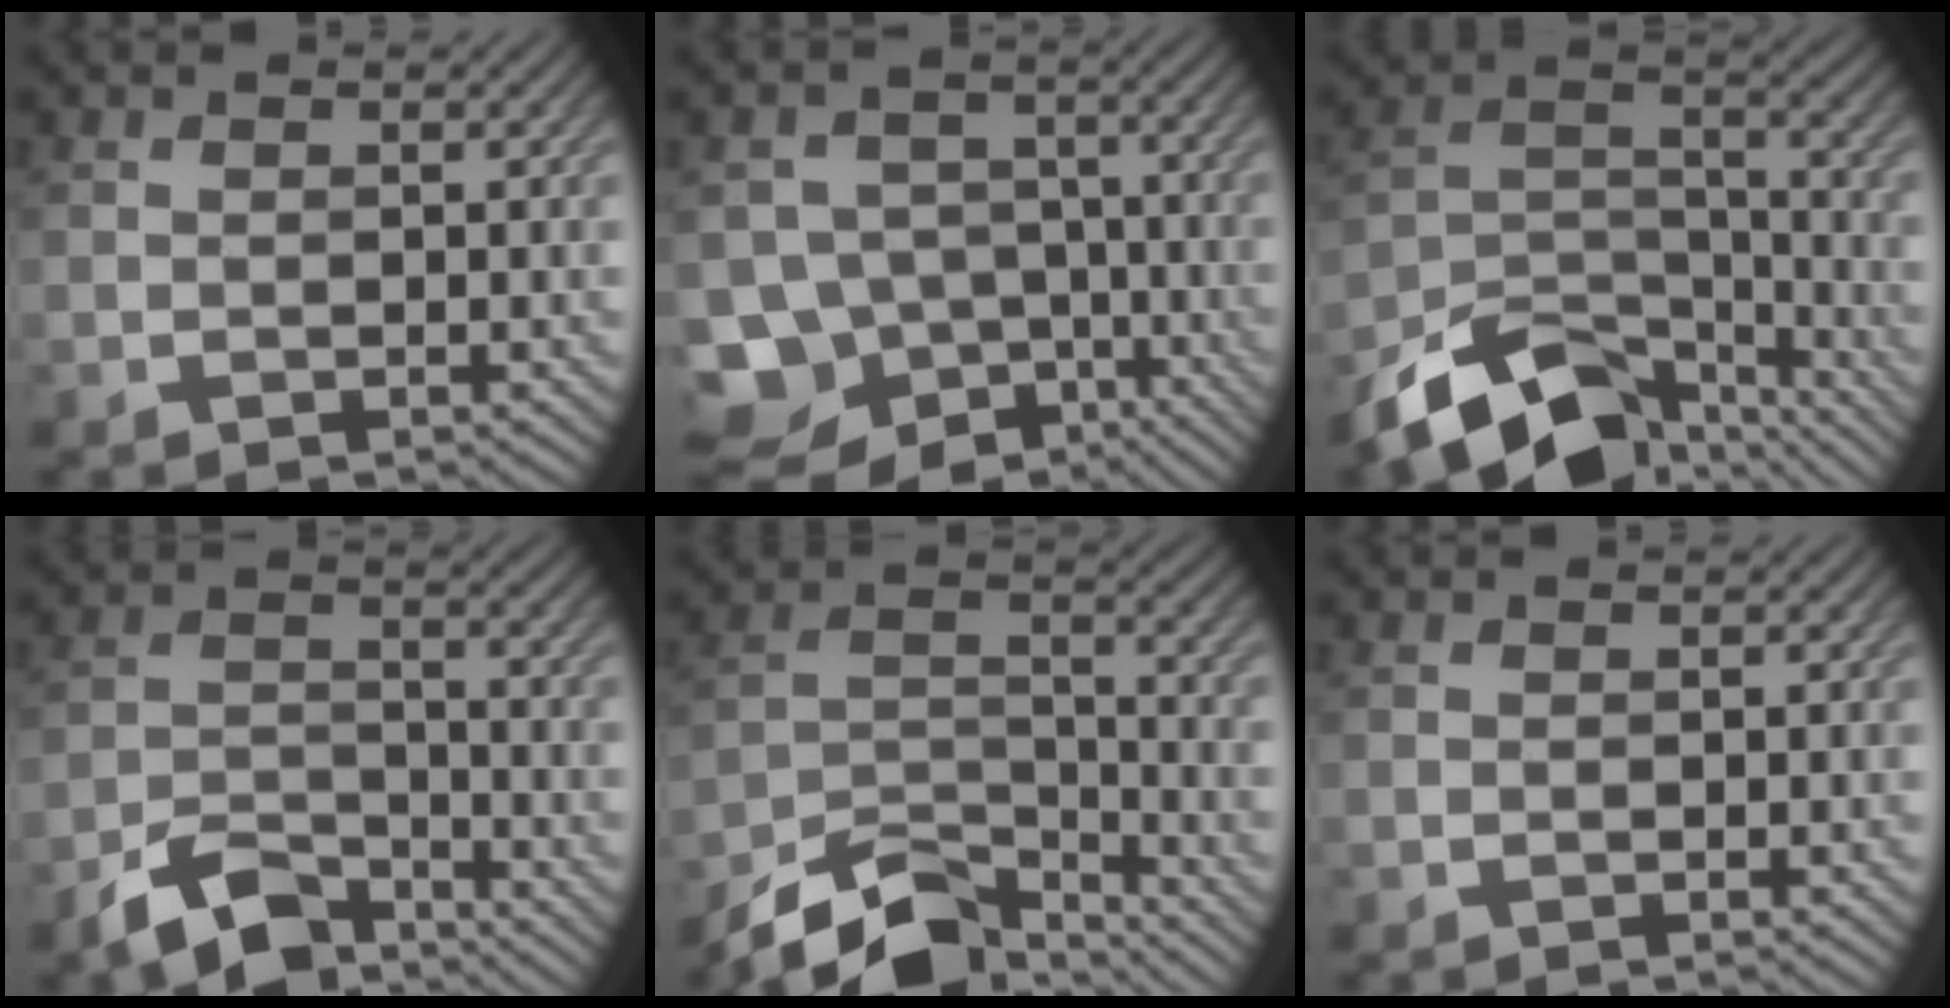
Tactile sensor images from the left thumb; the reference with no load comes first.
{"total": 13.1, "force": [-8.2, 9.4, 3.8], "torque": [-0.108, -0.019, -0.115]}
{"total": 13.5, "force": [-10.1, 5.8, 6.7], "torque": [-0.134, -0.013, -0.183]}
{"total": 6.9, "force": [-5.5, 2.8, 3.0], "torque": [-0.061, -0.007, -0.114]}
{"total": 10.0, "force": [-8.5, 3.0, 4.3], "torque": [-0.080, -0.001, -0.165]}
{"total": 0.0}